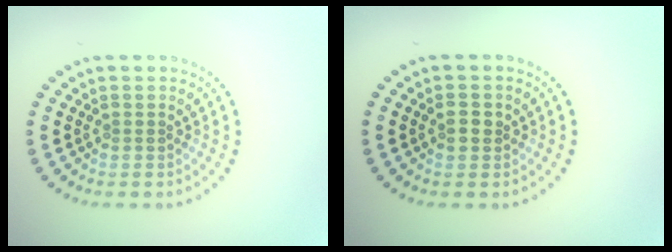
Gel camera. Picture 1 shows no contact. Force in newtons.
{"total": 1.3, "press": 1.3, "slide": 0.2}